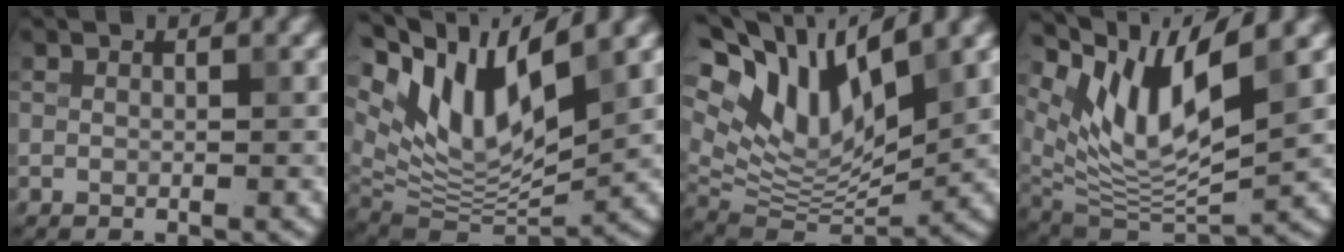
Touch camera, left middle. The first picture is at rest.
{"total": 11.3, "force": [5.7, 4.5, 8.7], "torque": [-0.161, -0.002, 0.113]}
{"total": 11.6, "force": [6.0, 5.1, 8.5], "torque": [-0.172, 0.011, 0.110]}
{"total": 9.2, "force": [4.9, 3.0, 7.2], "torque": [-0.144, -0.010, 0.097]}